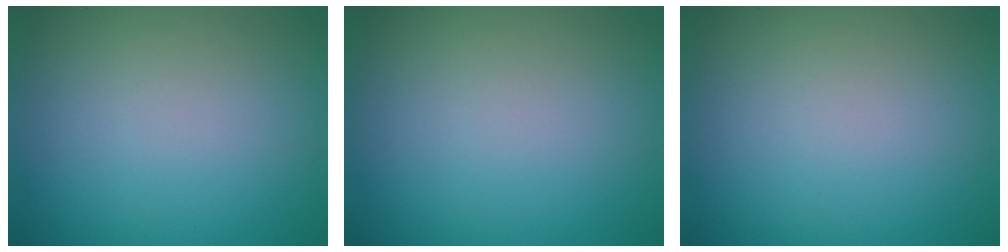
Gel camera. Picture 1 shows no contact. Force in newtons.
{"total": 0.0}
{"total": 0.0}